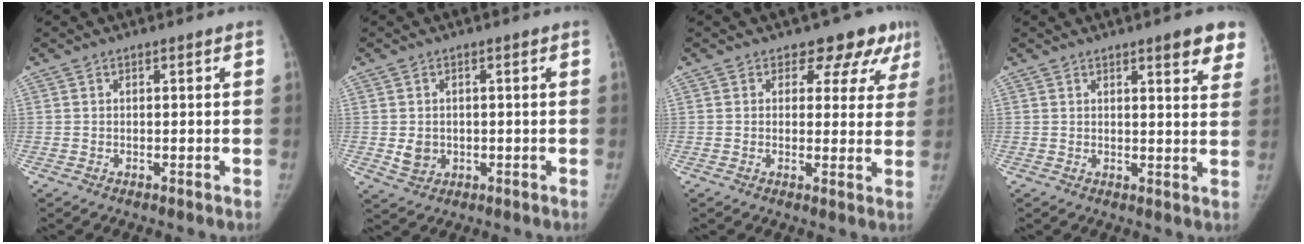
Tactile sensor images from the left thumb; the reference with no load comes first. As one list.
[{"total": 3.4, "force": [-0.3, 3.0, 1.6], "torque": [-0.016, -0.001, 0.006]}, {"total": 8.0, "force": [5.7, 5.1, 2.4], "torque": [0.020, -0.021, 0.048]}, {"total": 6.9, "force": [4.7, 1.7, 4.8], "torque": [-0.036, -0.021, 0.053]}]